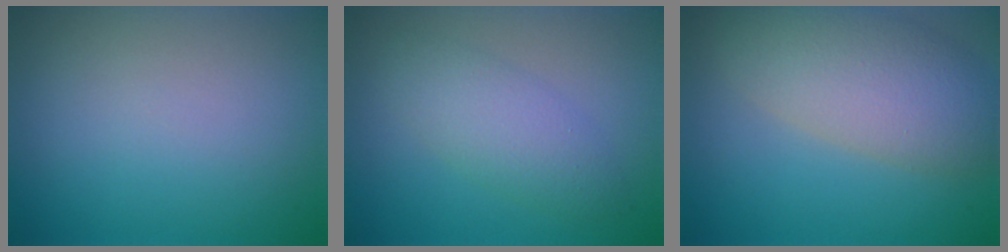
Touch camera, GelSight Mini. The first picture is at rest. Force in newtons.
{"total": 3.4, "press": 3.4, "slide": 0.1}
{"total": 6.9, "press": 6.9, "slide": 0.4}